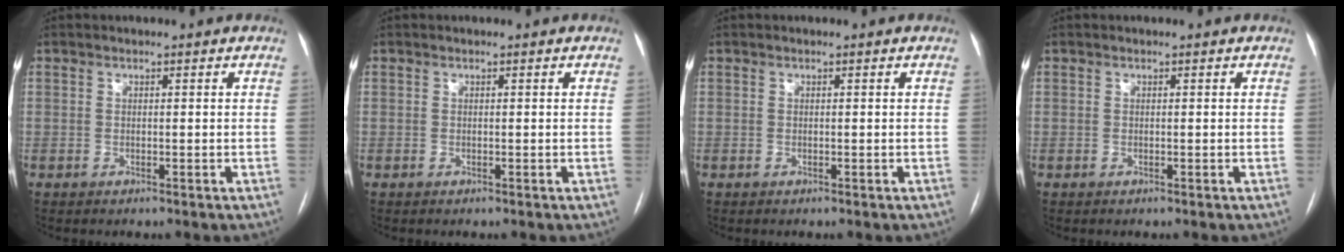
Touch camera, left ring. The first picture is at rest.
{"total": 0.0}
{"total": 0.0}
{"total": 0.0}